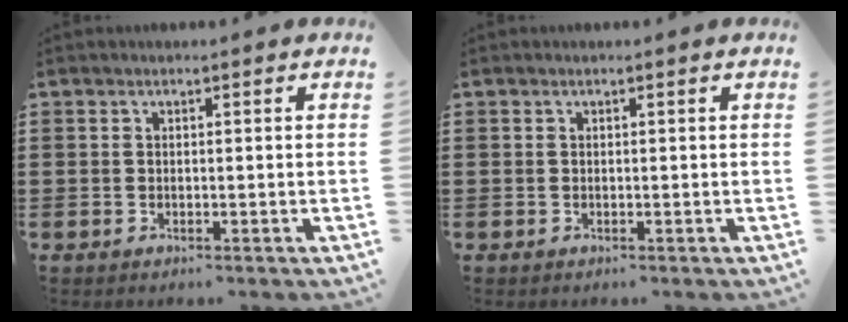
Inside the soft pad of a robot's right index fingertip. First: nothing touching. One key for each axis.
{"total": 0.0}